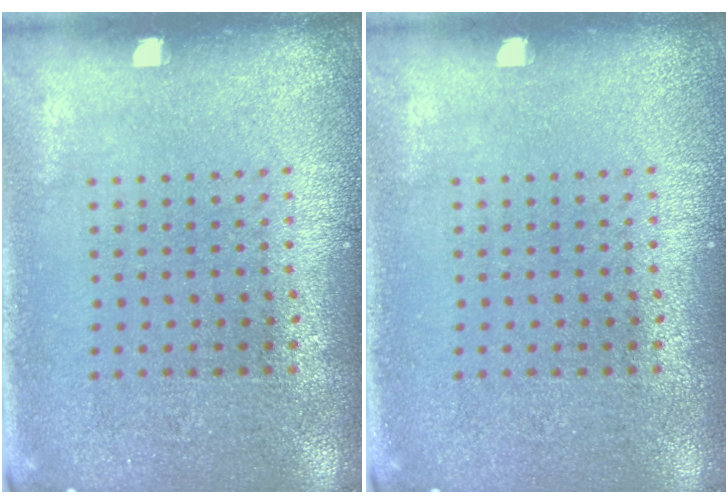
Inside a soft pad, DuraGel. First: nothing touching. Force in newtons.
{"total": 0.0}